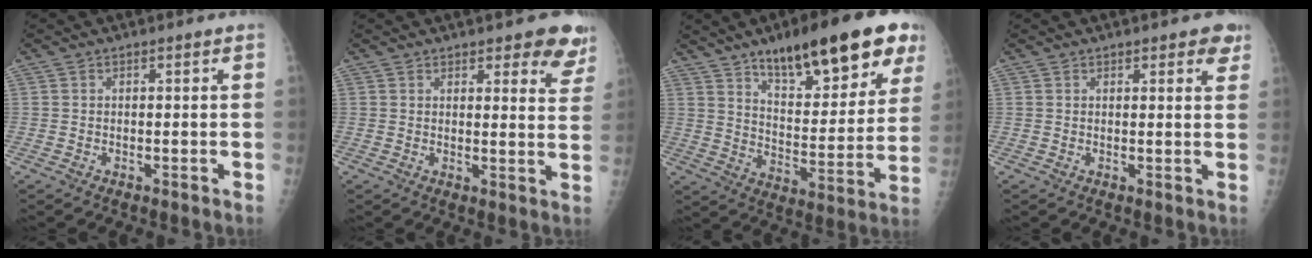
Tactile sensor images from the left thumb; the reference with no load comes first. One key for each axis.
{"total": 7.6, "fx": 6.0, "fy": 3.0, "fz": 3.7, "tx": -0.001, "ty": -0.032, "tz": 0.057}
{"total": 23.2, "fx": 14.2, "fy": 7.6, "fz": 16.6, "tx": -0.200, "ty": -0.049, "tz": 0.216}
{"total": 3.8, "fx": 2.4, "fy": 1.7, "fz": 2.4, "tx": -0.006, "ty": -0.009, "tz": 0.025}